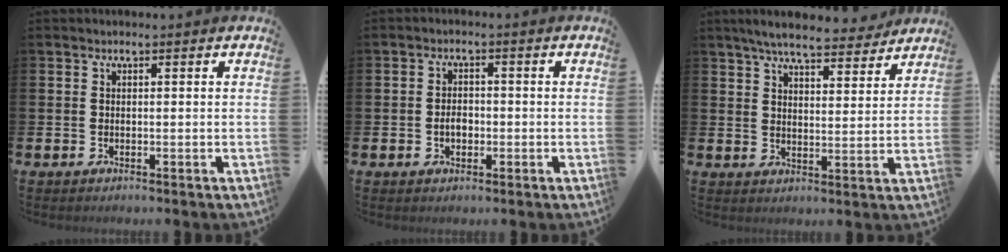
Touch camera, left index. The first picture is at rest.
{"total": 2.3, "force": [-0.5, 1.6, 1.5], "torque": [-0.018, 0.001, -0.014]}
{"total": 6.6, "force": [6.1, 1.1, 2.0], "torque": [-0.050, -0.032, 0.107]}